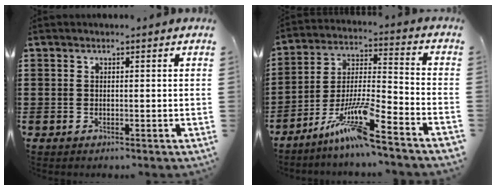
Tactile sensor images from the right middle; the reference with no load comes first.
{"total": 11.8, "force": [-8.6, 0.3, 8.1], "torque": [-0.169, -0.007, -0.173]}